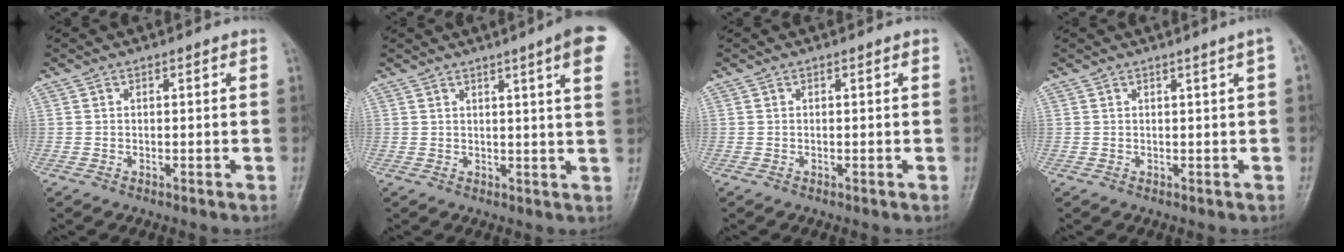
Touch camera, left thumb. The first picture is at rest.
{"total": 9.8, "force": [5.0, 0.3, 8.5], "torque": [-0.100, -0.011, 0.049]}
{"total": 0.0}
{"total": 1.5, "force": [0.6, -0.2, 1.4], "torque": [-0.019, 0.002, 0.007]}